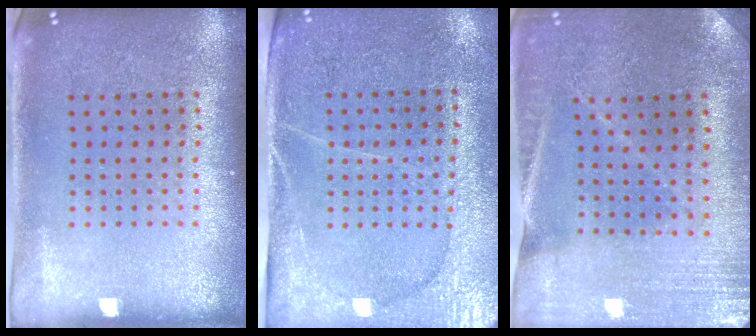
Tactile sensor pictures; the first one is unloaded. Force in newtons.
{"total": 2.9, "press": 2.7, "slide": 1.2}
{"total": 0.8, "press": 0.8, "slide": 0.1}